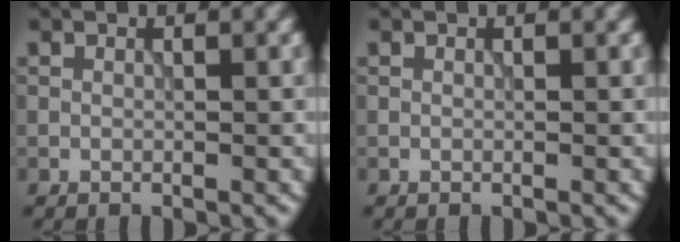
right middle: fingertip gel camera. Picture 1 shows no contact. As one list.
[{"total": 0.0}]